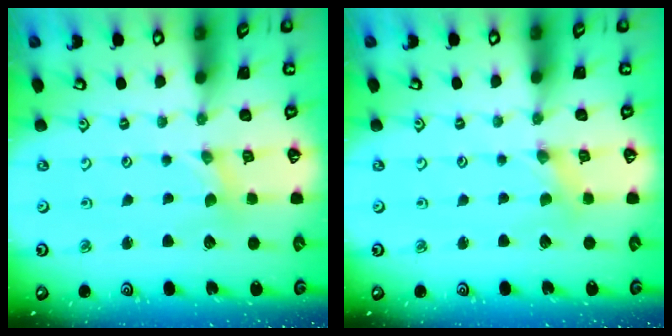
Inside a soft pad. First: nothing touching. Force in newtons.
{"total": 0.0}